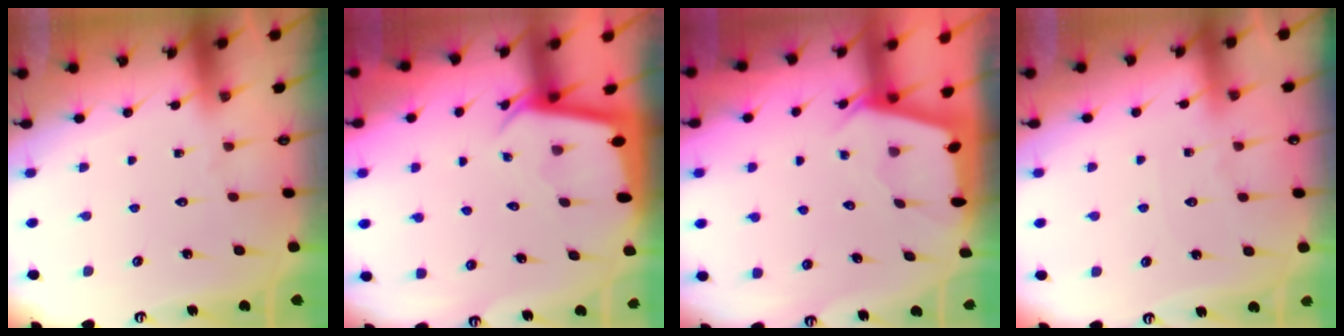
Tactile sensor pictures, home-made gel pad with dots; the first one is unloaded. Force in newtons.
{"total": 2.0, "press": 2.0, "slide": 0.0}
{"total": 2.2, "press": 2.1, "slide": 0.3}
{"total": 4.6, "press": 4.6, "slide": 0.5}